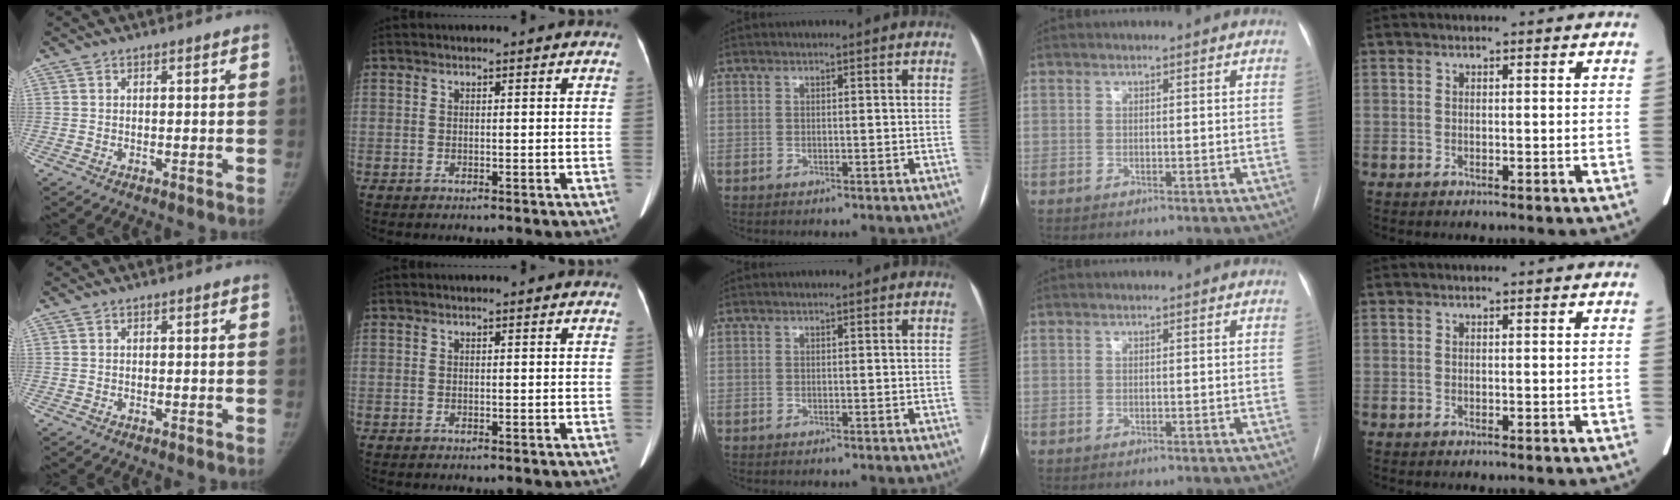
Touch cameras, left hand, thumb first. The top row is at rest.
{}